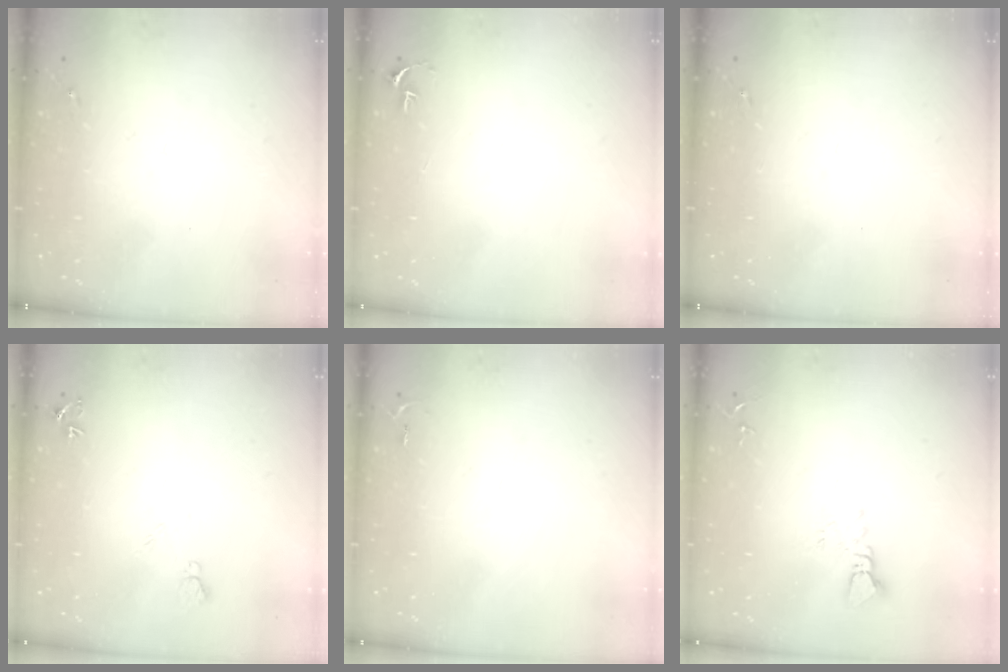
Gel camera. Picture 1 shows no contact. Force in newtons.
{"total": 2.7, "press": 2.7, "slide": 0.3}
{"total": 0.0}
{"total": 6.2, "press": 6.1, "slide": 1.2}
{"total": 2.6, "press": 2.6, "slide": 0.4}
{"total": 3.1, "press": 3.1, "slide": 0.1}